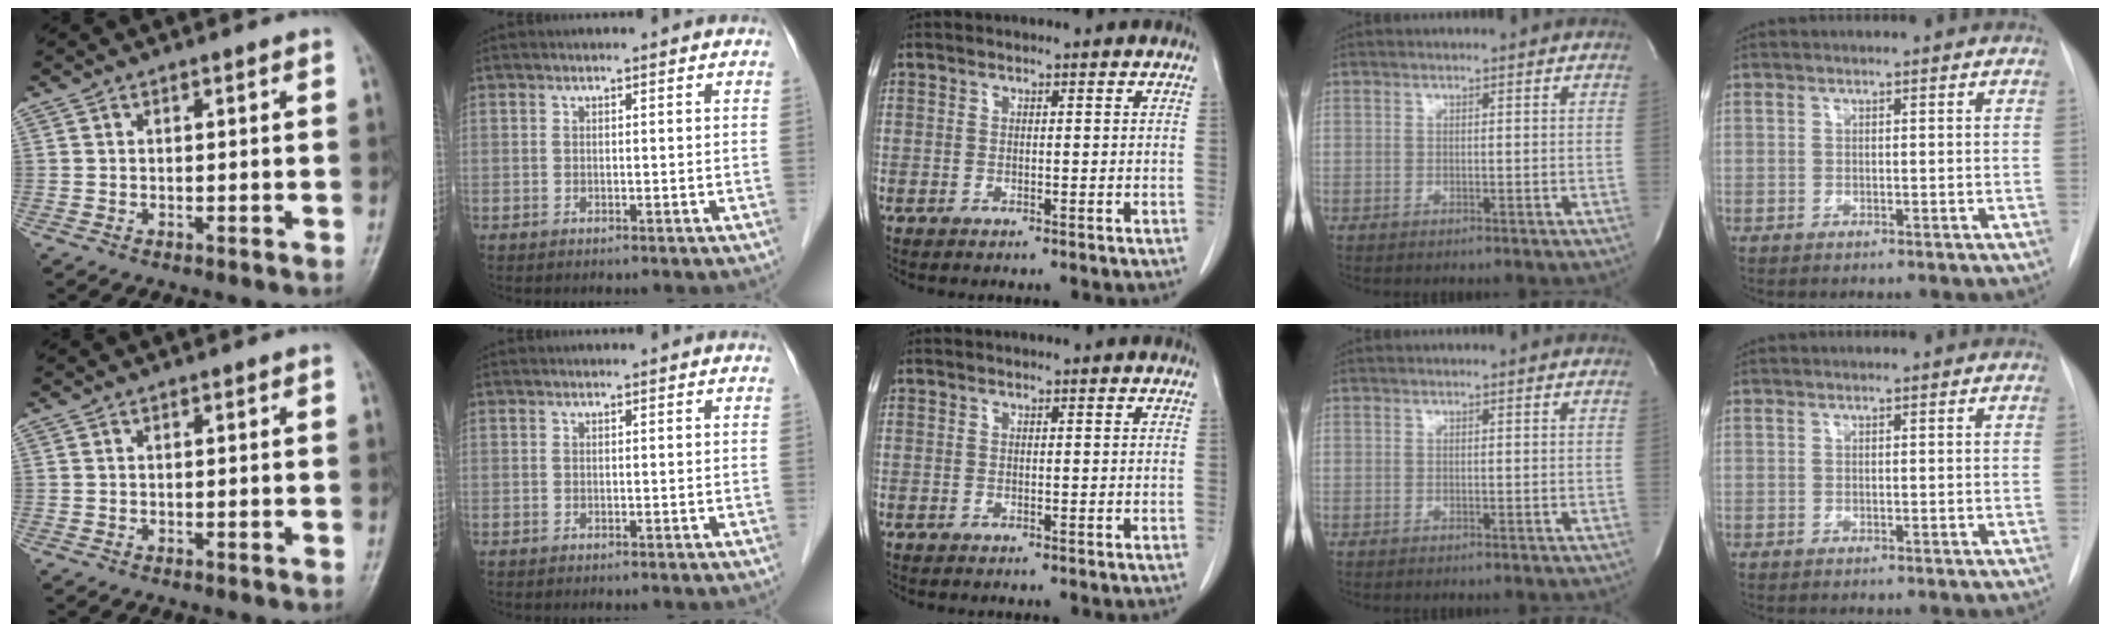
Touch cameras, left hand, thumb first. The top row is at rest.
{}